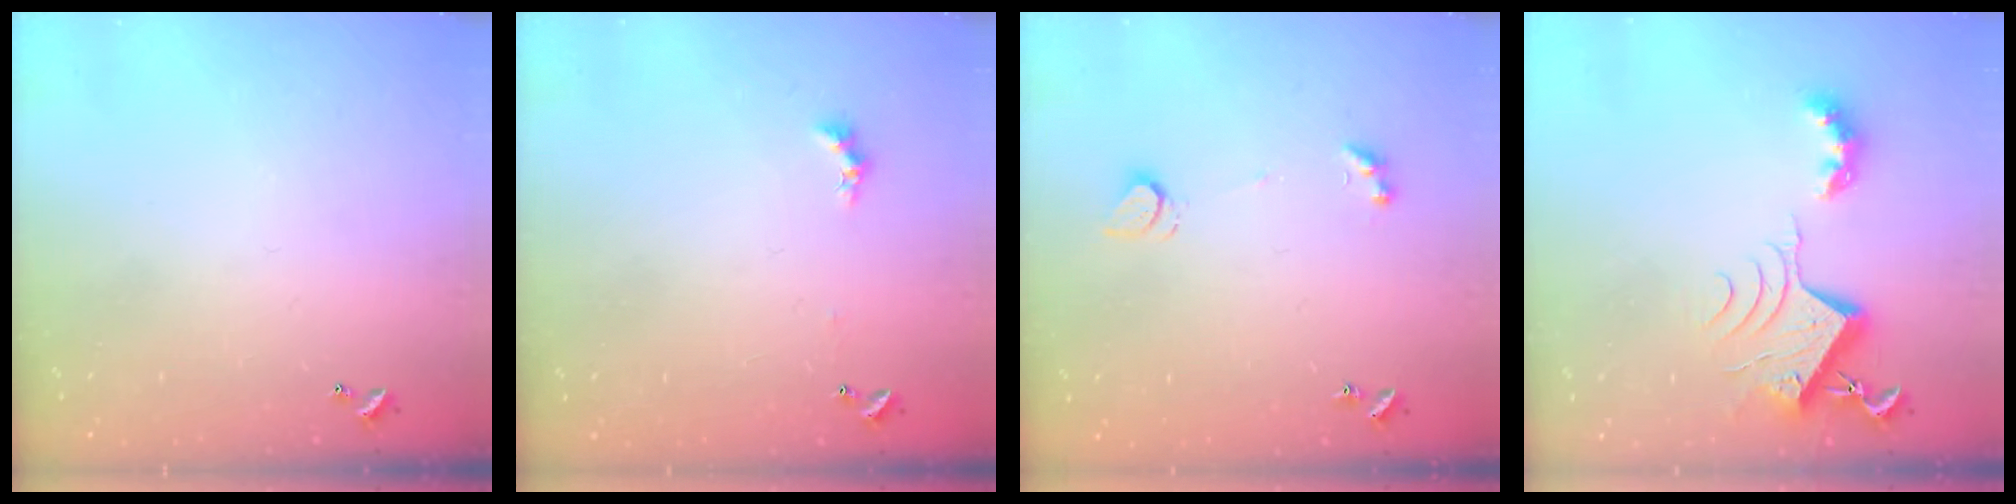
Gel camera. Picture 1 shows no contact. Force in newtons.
{"total": 0.6, "press": 0.4, "slide": 0.5}
{"total": 1.4, "press": 1.2, "slide": 0.6}
{"total": 9.5, "press": 9.4, "slide": 1.1}